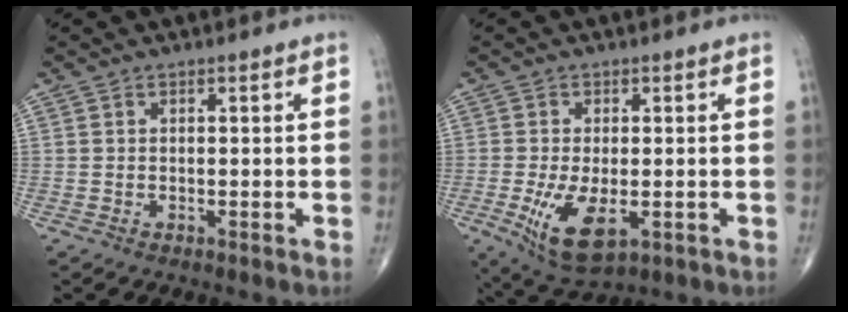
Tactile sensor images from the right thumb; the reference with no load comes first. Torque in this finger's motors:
{"motor_torque": [1.60, 0.63, 0.63, 0.07, 0.06]}